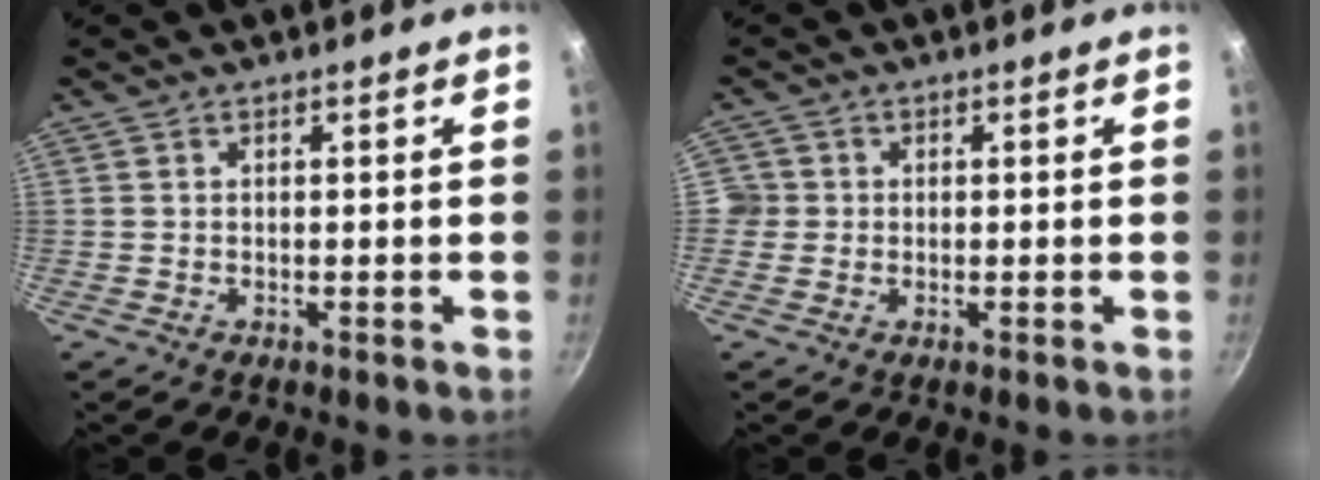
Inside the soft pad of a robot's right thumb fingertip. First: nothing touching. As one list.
[{"total": 2.7, "force": [-0.3, 2.6, 0.4], "torque": [0.012, 0.008, -0.010]}]